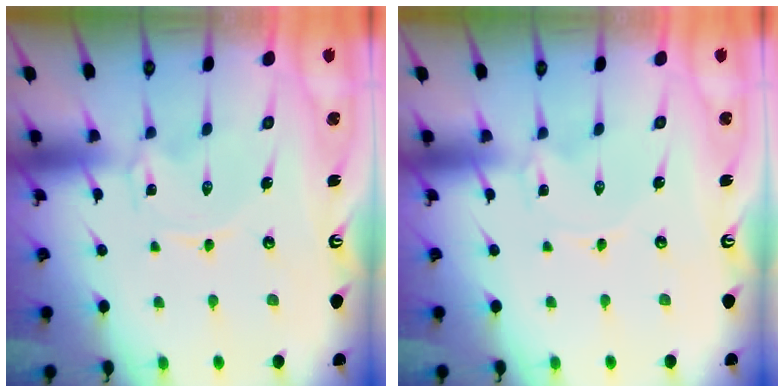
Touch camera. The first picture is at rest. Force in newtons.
{"total": 0.0}